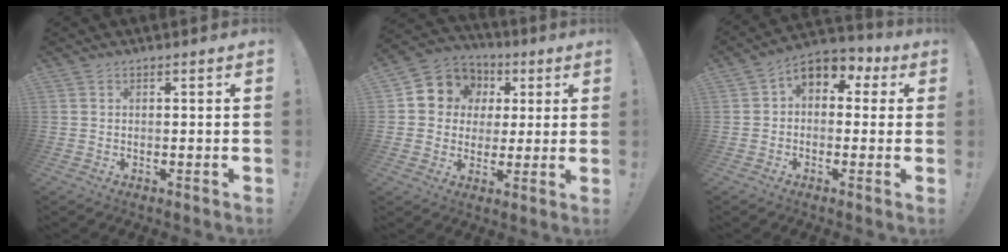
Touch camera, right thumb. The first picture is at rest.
{"total": 9.3, "force": [2.4, 8.6, 2.6], "torque": [-0.033, -0.013, 0.051]}
{"total": 6.5, "force": [1.6, 5.1, 3.7], "torque": [-0.053, -0.003, 0.036]}